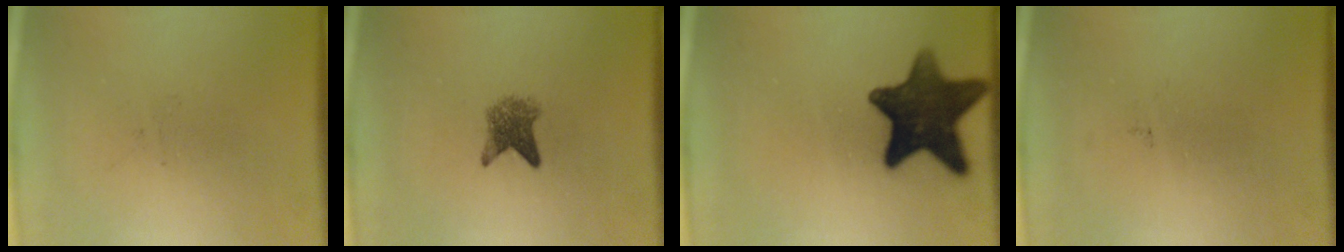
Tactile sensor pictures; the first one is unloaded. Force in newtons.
{"total": 3.3}
{"total": 13.3}
{"total": 0.0}